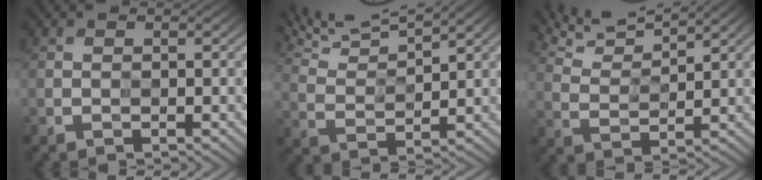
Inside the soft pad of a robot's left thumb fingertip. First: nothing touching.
{"total": 9.3, "force": [8.2, 1.4, 4.1], "torque": [-0.084, 0.009, 0.143]}
{"total": 7.0, "force": [6.6, 0.9, 2.3], "torque": [-0.062, 0.012, 0.126]}